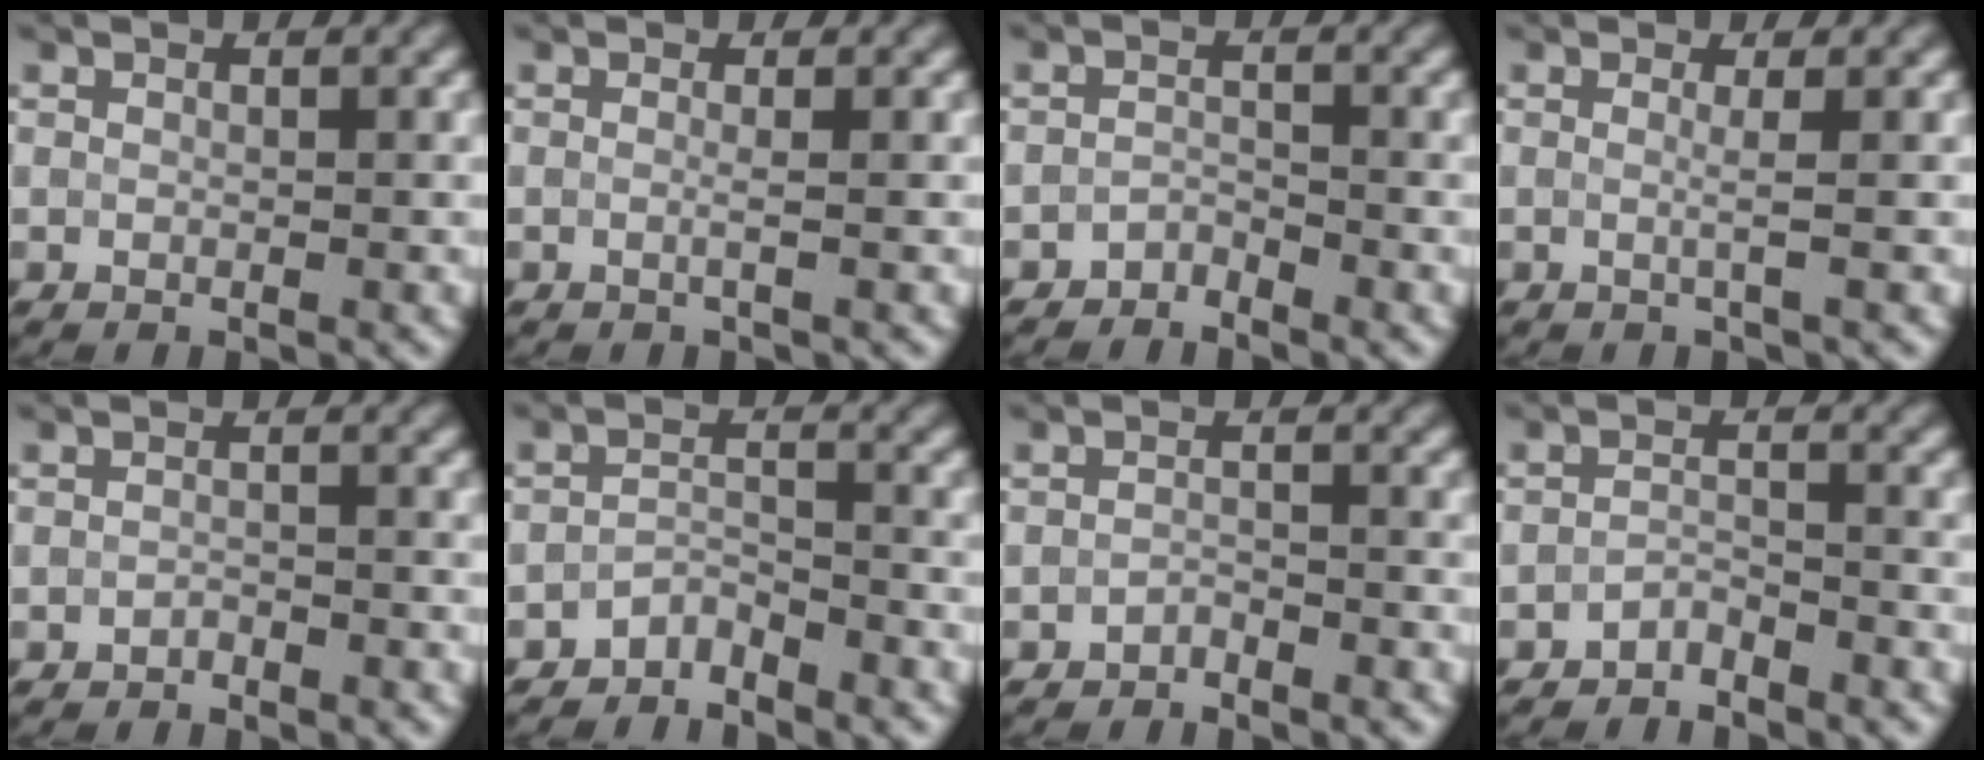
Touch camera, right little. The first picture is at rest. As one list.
[{"total": 1.1, "force": [-0.1, 0.3, 1.0], "torque": [-0.014, -0.006, -0.009]}, {"total": 1.2, "force": [-1.2, 0.4, 0.2], "torque": [-0.002, 0.005, -0.024]}, {"total": 1.4, "force": [0.0, 0.3, 1.4], "torque": [-0.023, -0.003, -0.009]}, {"total": 0.9, "force": [-0.8, 0.3, 0.2], "torque": [-0.004, 0.001, -0.014]}, {"total": 2.4, "force": [-2.2, 0.7, 0.5], "torque": [-0.009, 0.008, -0.045]}, {"total": 1.3, "force": [-1.2, 0.4, 0.3], "torque": [-0.005, 0.004, -0.022]}, {"total": 1.8, "force": [-1.7, 0.5, 0.4], "torque": [-0.008, 0.005, -0.035]}]